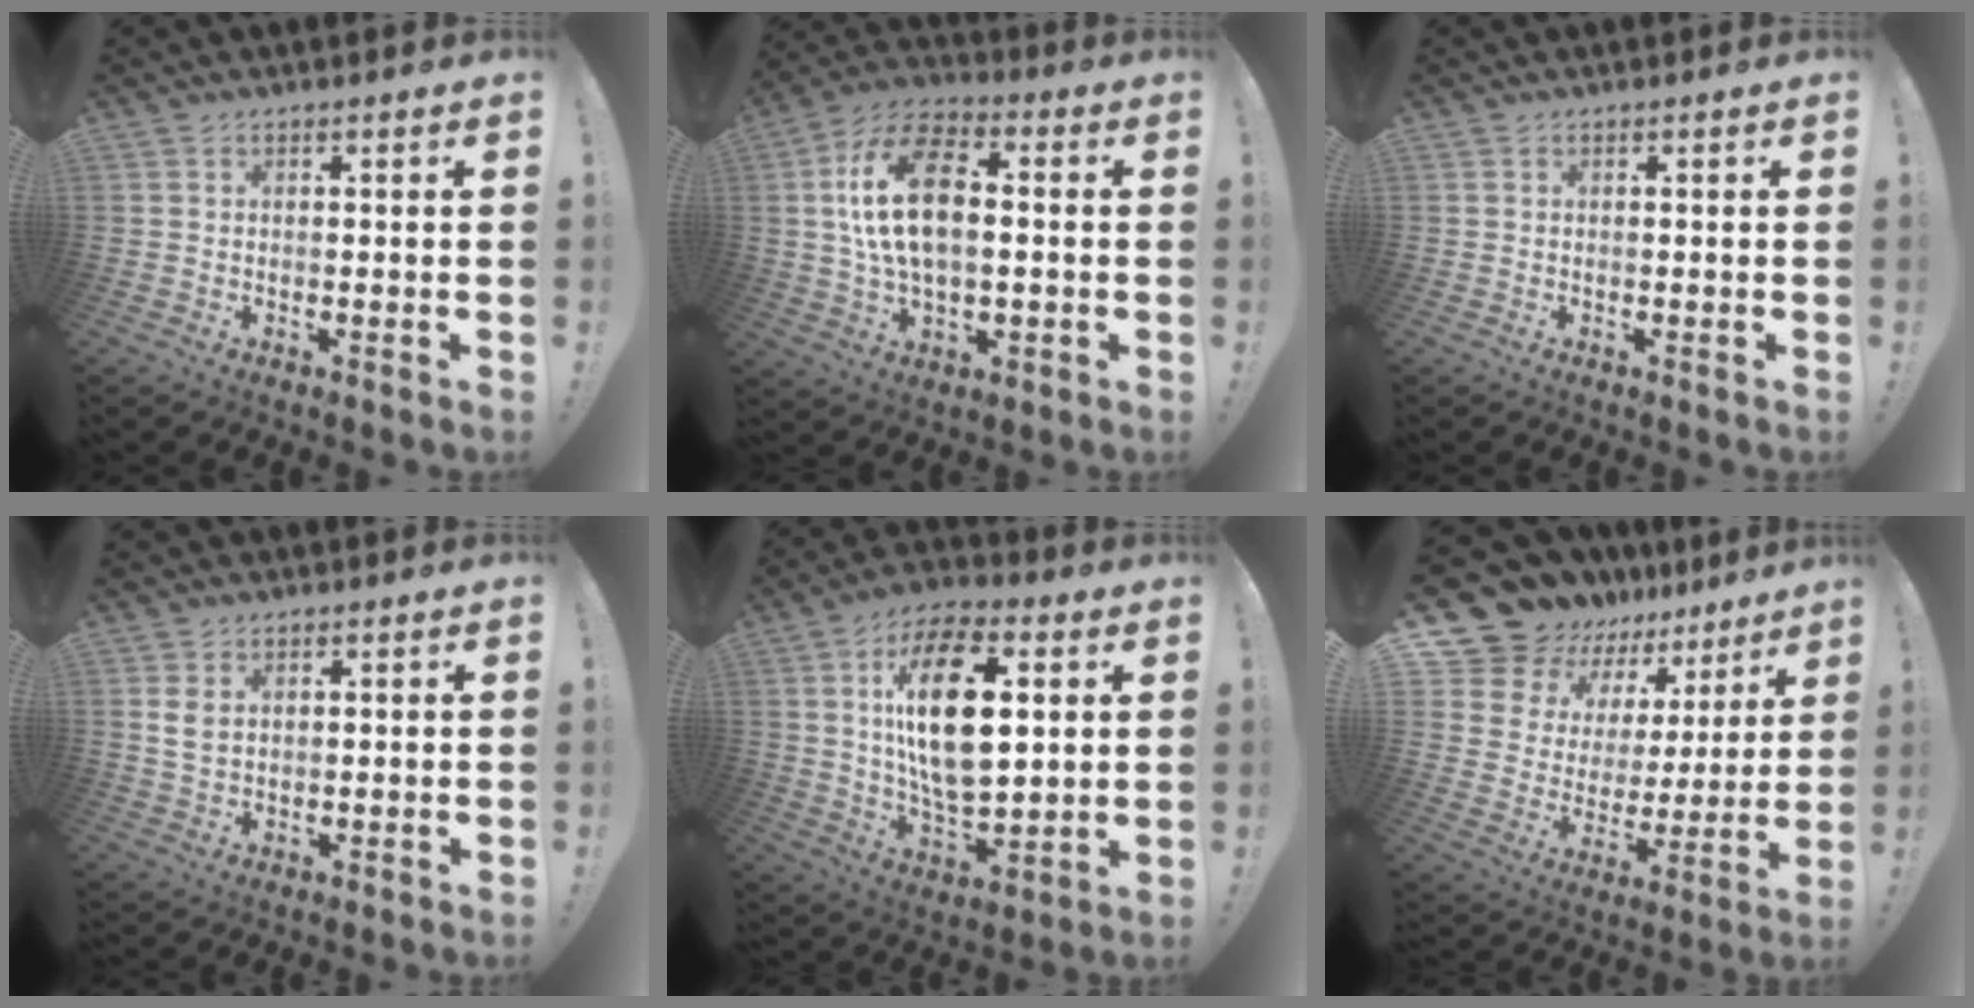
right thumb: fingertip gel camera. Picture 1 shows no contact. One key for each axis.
{"total": 17.9, "fx": 1.4, "fy": 11.0, "fz": 14.1, "tx": -0.249, "ty": 0.012, "tz": 0.022}
{"total": 0.0}
{"total": 4.0, "fx": 1.4, "fy": 2.6, "fz": 2.7, "tx": -0.053, "ty": -0.002, "tz": 0.025}
{"total": 21.5, "fx": 5.0, "fy": 11.4, "fz": 17.6, "tx": -0.315, "ty": -0.001, "tz": 0.081}
{"total": 13.4, "fx": 11.8, "fy": 6.1, "fz": 1.8, "tx": -0.057, "ty": -0.104, "tz": 0.229}